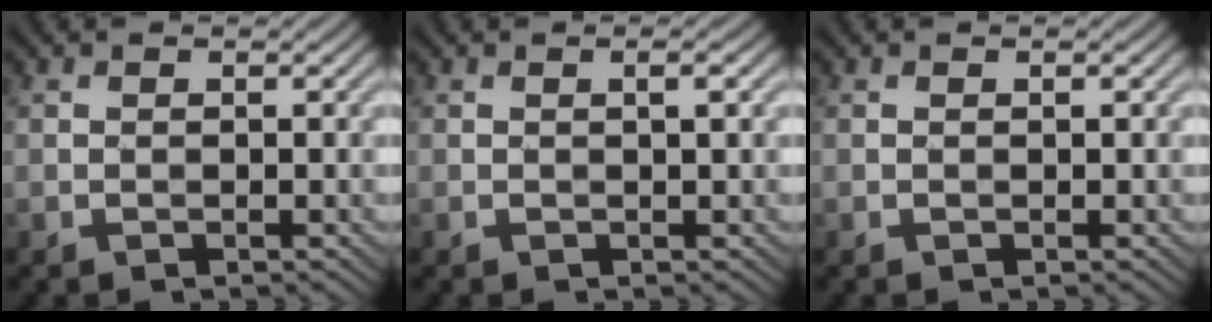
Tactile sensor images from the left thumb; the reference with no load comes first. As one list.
[{"total": 1.0, "force": [0.2, 0.0, 1.0], "torque": [-0.019, 0.004, 0.003]}, {"total": 0.0}]